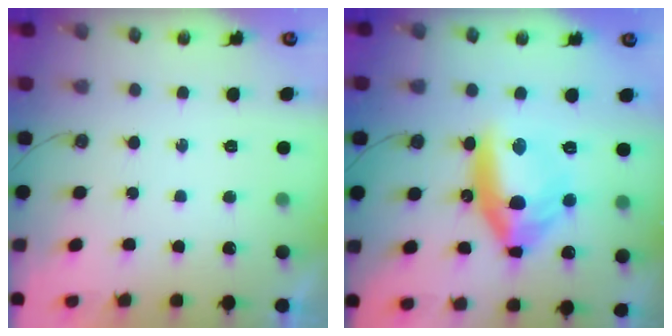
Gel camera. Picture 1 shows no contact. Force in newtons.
{"total": 14.4, "press": 14.2, "slide": 2.5}